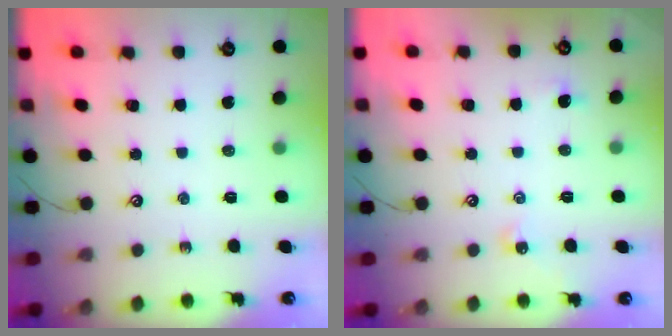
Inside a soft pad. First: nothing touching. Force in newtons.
{"total": 2.6, "press": 2.6, "slide": 0.5}